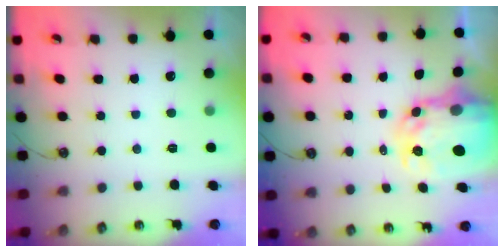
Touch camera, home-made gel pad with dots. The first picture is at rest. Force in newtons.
{"total": 9.1, "press": 9.0, "slide": 0.8}